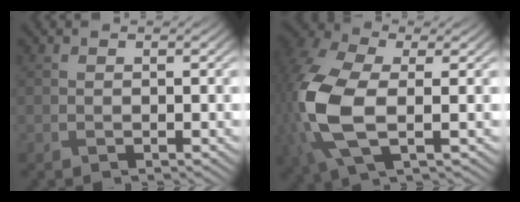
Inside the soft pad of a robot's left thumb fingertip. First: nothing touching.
{"total": 13.2, "force": [-1.2, 7.7, 10.7], "torque": [-0.300, -0.016, -0.022]}